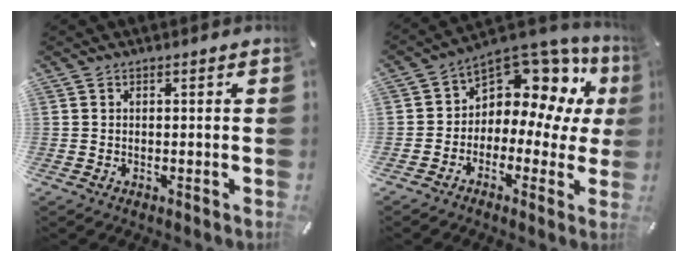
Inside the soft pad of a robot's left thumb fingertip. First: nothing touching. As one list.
[{"total": 10.3, "force": [6.0, 6.5, 5.2], "torque": [-0.082, -0.064, 0.102]}]